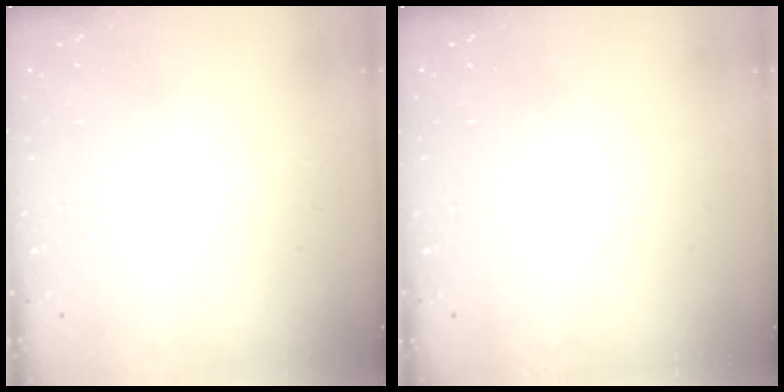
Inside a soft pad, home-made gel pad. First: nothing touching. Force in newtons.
{"total": 0.0}